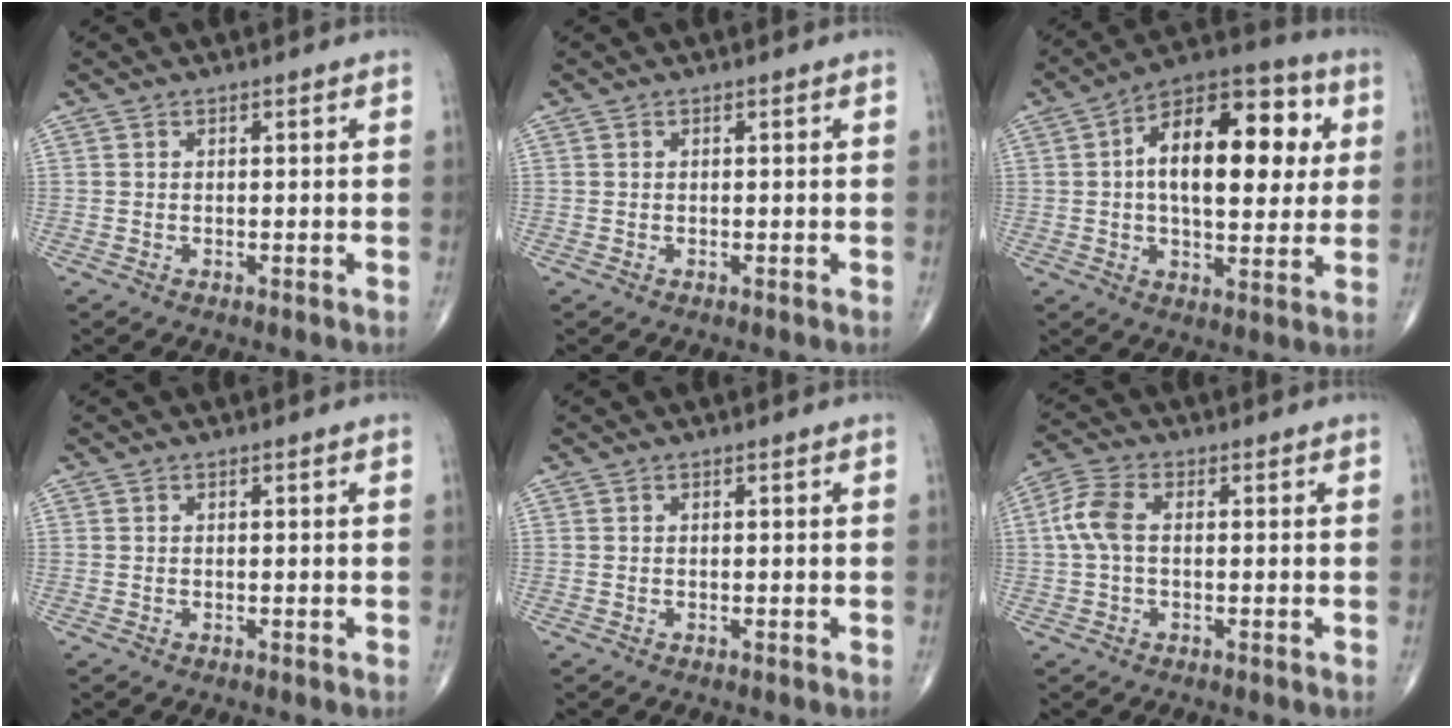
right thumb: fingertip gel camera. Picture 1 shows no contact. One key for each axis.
{"total": 0.0}
{"total": 20.8, "fx": 3.8, "fy": 10.5, "fz": 17.5, "tx": -0.234, "ty": 0.018, "tz": 0.045}
{"total": 0.0}
{"total": 0.0}
{"total": 6.0, "fx": 0.3, "fy": 3.4, "fz": 4.9, "tx": -0.121, "ty": 0.019, "tz": 0.001}